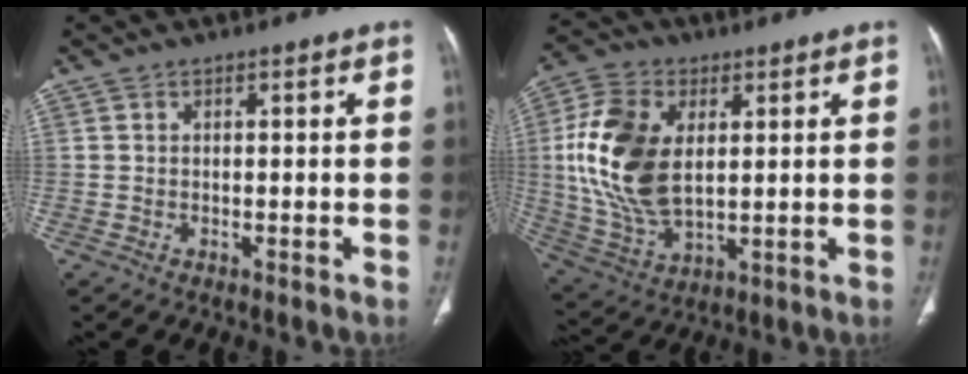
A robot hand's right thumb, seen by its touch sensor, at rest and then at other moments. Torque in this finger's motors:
{"motor_torque": [0.34, 2.49, 0.92, -0.08, 0.24]}